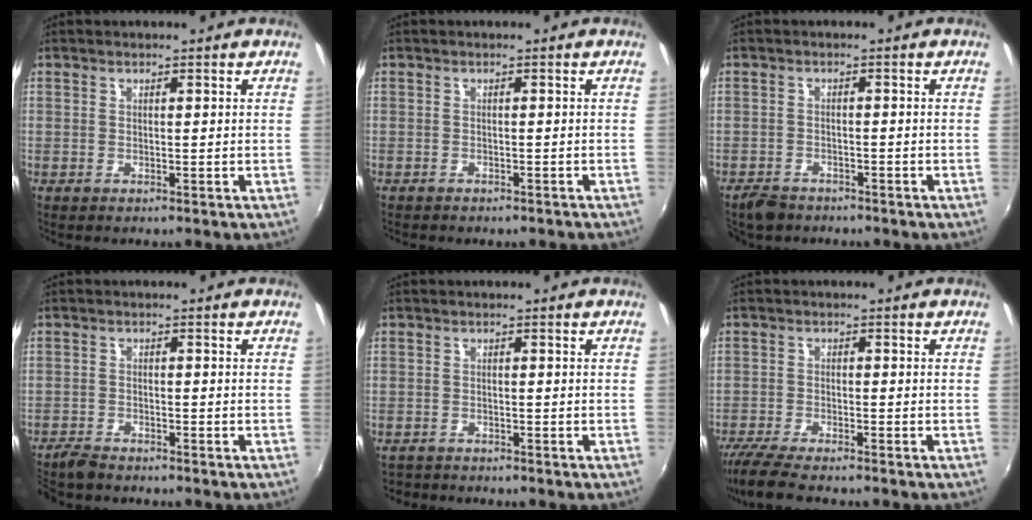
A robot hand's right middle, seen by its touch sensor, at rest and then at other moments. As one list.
[{"total": 2.4, "force": [-2.2, 0.8, 0.7], "torque": [-0.020, -0.011, -0.030]}, {"total": 4.0, "force": [-3.3, 2.1, 0.8], "torque": [-0.033, -0.001, -0.059]}, {"total": 3.8, "force": [-3.6, 0.8, 1.0], "torque": [-0.035, -0.015, -0.072]}, {"total": 2.3, "force": [-2.1, 0.8, 0.1], "torque": [-0.009, -0.010, -0.039]}, {"total": 7.4, "force": [-6.4, 0.7, 3.6], "torque": [-0.095, -0.029, -0.116]}]